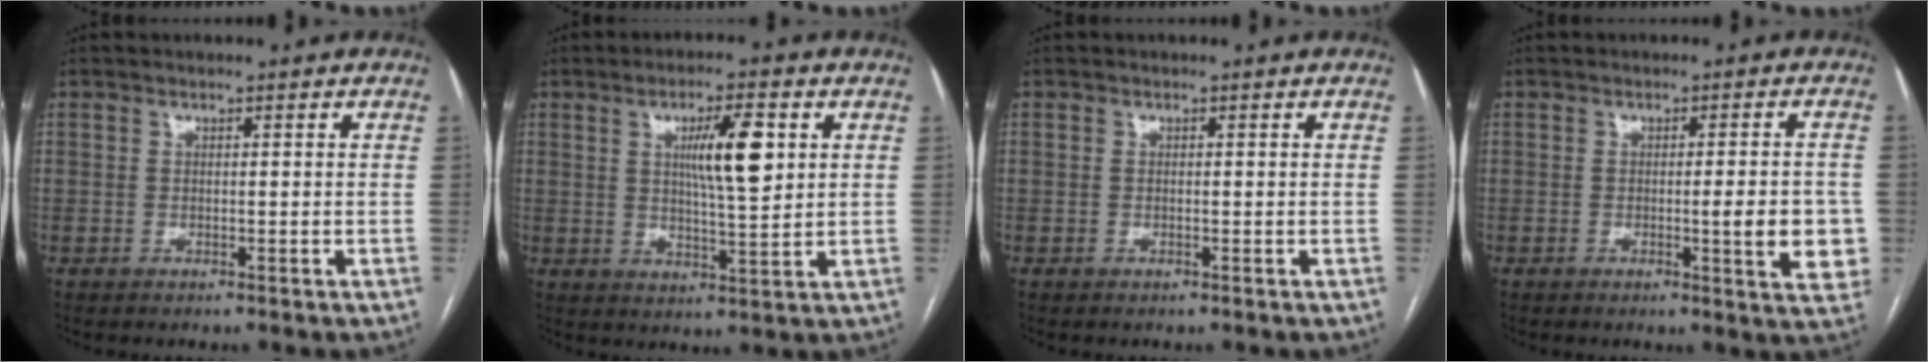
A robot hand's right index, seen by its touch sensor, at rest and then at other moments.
{"total": 8.3, "force": [2.4, 1.2, 7.9], "torque": [-0.132, 0.003, 0.042]}
{"total": 0.0}
{"total": 6.5, "force": [-1.2, 1.2, 6.3], "torque": [-0.069, -0.004, -0.015]}